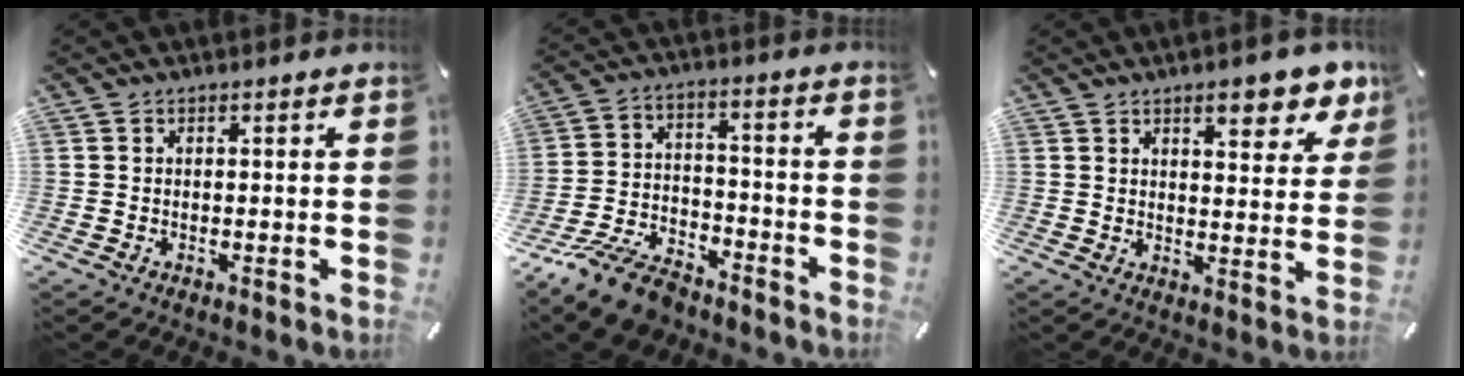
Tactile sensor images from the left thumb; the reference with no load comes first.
{"total": 12.2, "force": [-9.6, 5.1, 5.4], "torque": [-0.094, 0.058, -0.180]}
{"total": 9.4, "force": [6.4, 3.8, 5.7], "torque": [-0.071, -0.032, 0.105]}